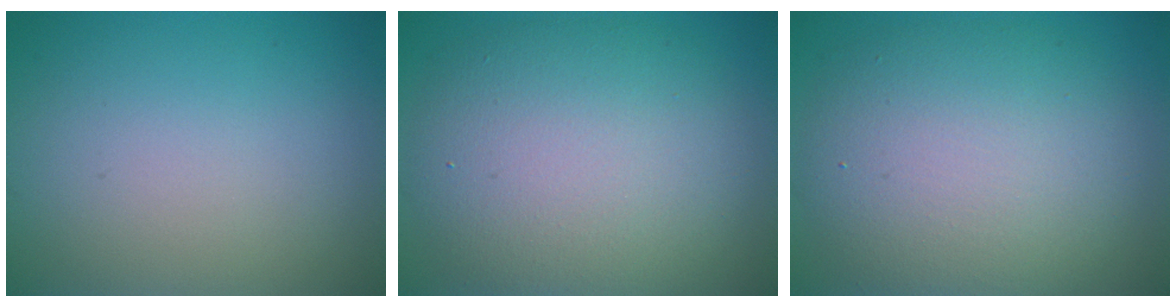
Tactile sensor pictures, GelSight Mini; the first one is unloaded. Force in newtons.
{"total": 9.7, "press": 9.7, "slide": 0.9}
{"total": 9.2, "press": 9.1, "slide": 0.8}